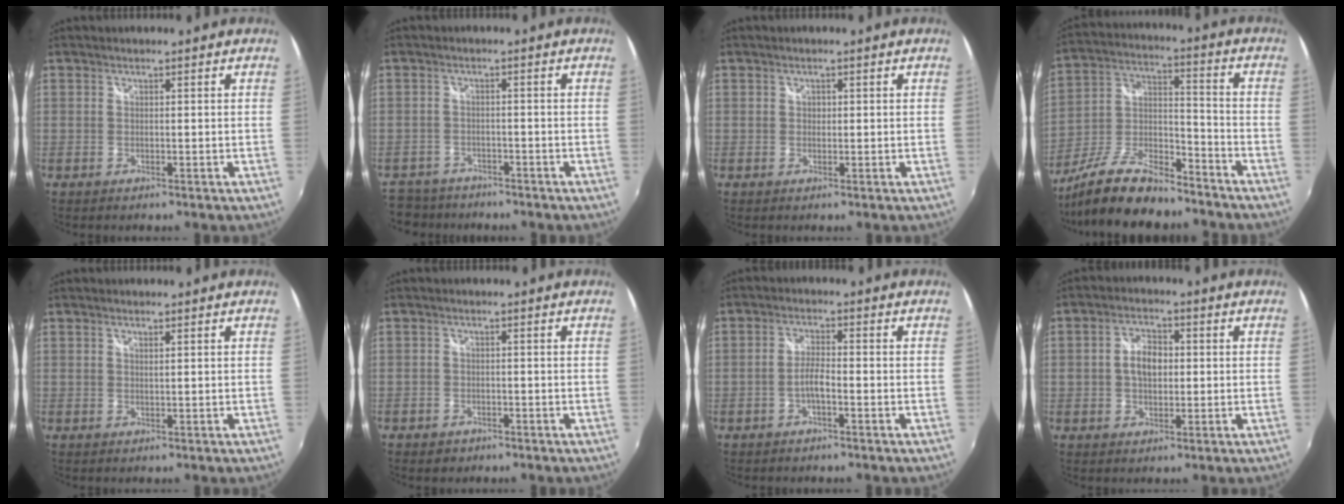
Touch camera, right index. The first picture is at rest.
{"total": 7.2, "force": [-6.3, 3.4, 0.8], "torque": [-0.041, -0.001, -0.108]}
{"total": 0.8, "force": [0.1, 0.8, 0.2], "torque": [-0.001, 0.001, 0.000]}
{"total": 17.8, "force": [-13.7, 5.7, 9.8], "torque": [-0.209, -0.009, -0.240]}
{"total": 0.7, "force": [0.4, 0.0, 0.5], "torque": [-0.011, 0.001, 0.006]}
{"total": 2.6, "force": [-1.7, 1.9, 0.5], "torque": [-0.017, -0.001, -0.028]}
{"total": 3.1, "force": [-1.4, 0.5, 2.8], "torque": [-0.059, 0.007, -0.028]}
{"total": 5.7, "force": [0.2, 3.7, 4.3], "torque": [-0.078, 0.012, 0.004]}